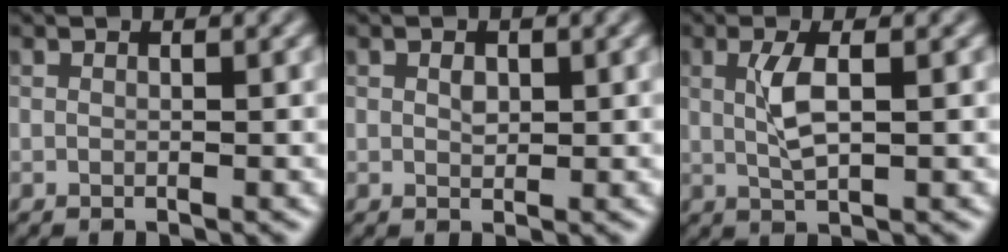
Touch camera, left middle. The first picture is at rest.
{"total": 0.5, "force": [0.1, 0.4, 0.3], "torque": [-0.008, 0.001, 0.009]}
{"total": 2.6, "force": [0.3, 0.7, 2.5], "torque": [-0.059, 0.000, 0.011]}